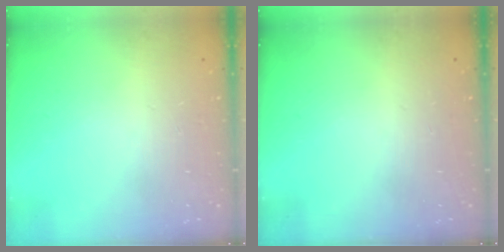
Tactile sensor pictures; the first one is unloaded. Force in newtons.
{"total": 0.0}